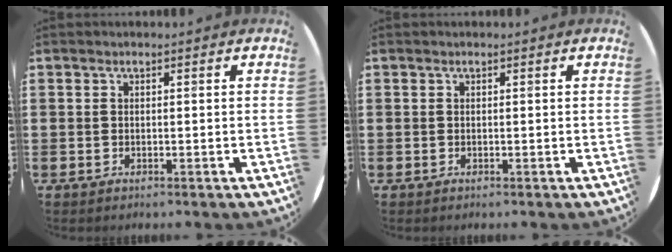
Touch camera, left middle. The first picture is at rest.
{"total": 0.0}